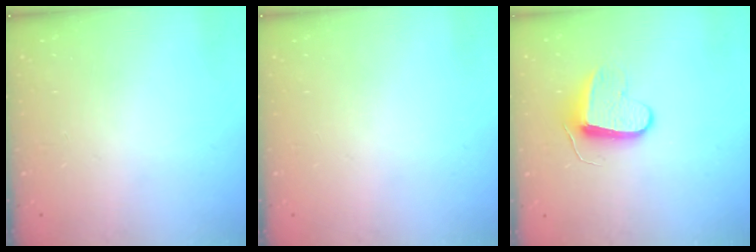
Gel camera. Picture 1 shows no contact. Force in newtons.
{"total": 0.0}
{"total": 9.1, "press": 9.1, "slide": 0.7}